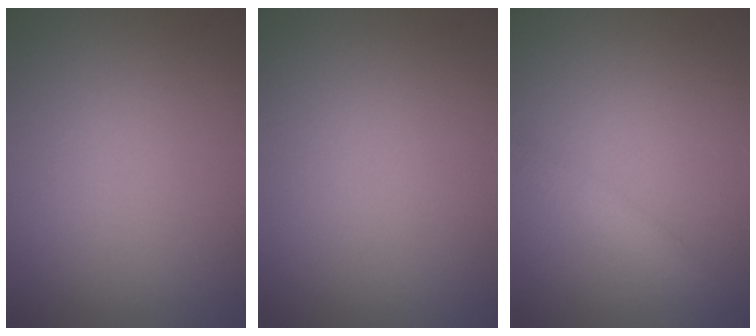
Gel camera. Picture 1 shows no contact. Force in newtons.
{"total": 0.0}
{"total": 1.5, "press": 1.5, "slide": 0.0}